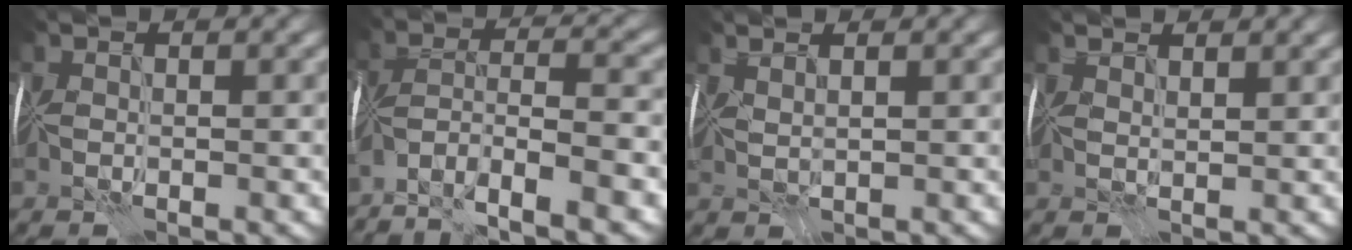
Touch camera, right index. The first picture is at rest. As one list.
[{"total": 7.3, "force": [-4.6, 2.0, 5.4], "torque": [-0.092, 0.011, -0.089]}, {"total": 1.4, "force": [1.2, 0.1, 0.7], "torque": [-0.019, 0.003, 0.024]}, {"total": 2.6, "force": [2.4, 0.6, 0.9], "torque": [-0.020, 0.006, 0.039]}]